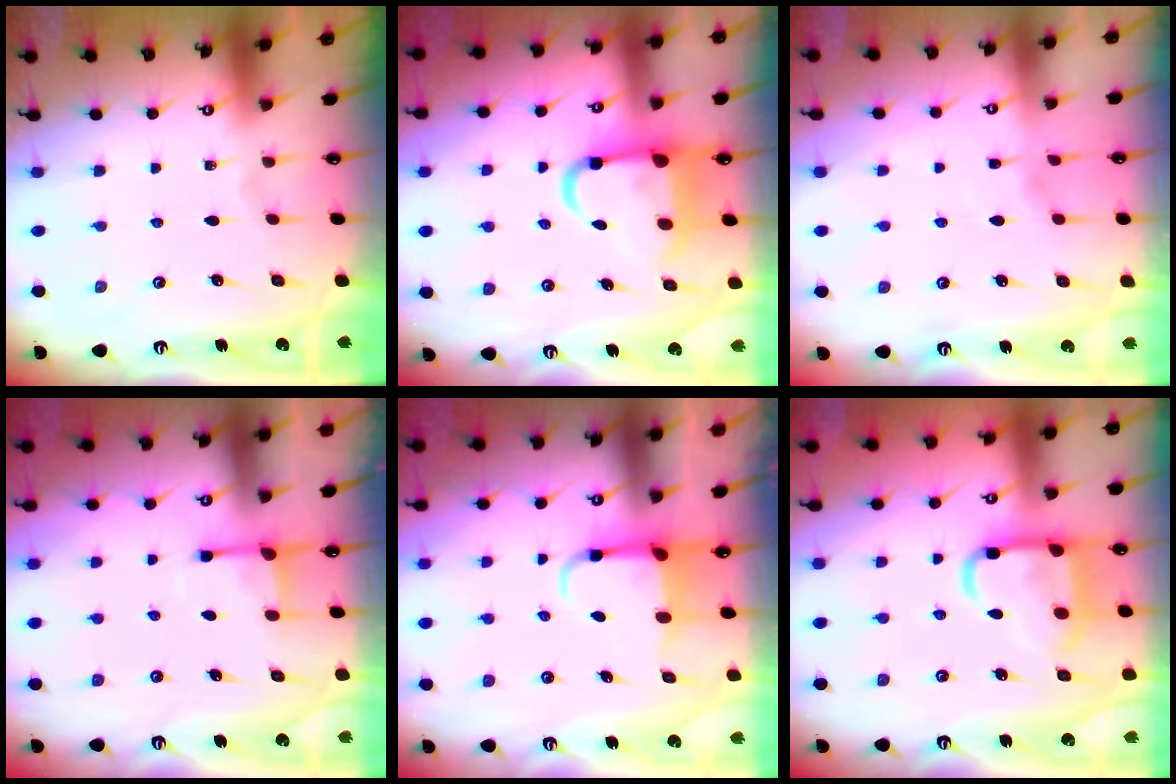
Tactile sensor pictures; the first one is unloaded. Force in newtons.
{"total": 11.0, "press": 10.8, "slide": 2.0}
{"total": 1.5, "press": 1.5, "slide": 0.4}
{"total": 3.5, "press": 3.4, "slide": 0.7}
{"total": 4.2, "press": 4.1, "slide": 0.7}
{"total": 13.5, "press": 13.4, "slide": 1.1}